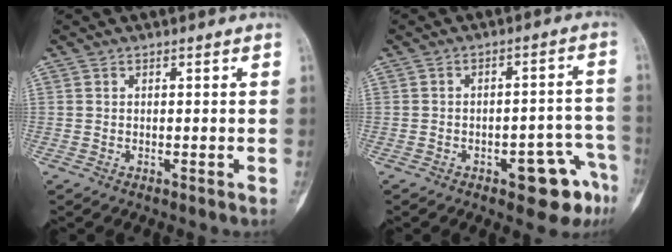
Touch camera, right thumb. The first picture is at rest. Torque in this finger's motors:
{"motor_torque": [1.28, 0.44, 0.62, -0.75, 0.22]}